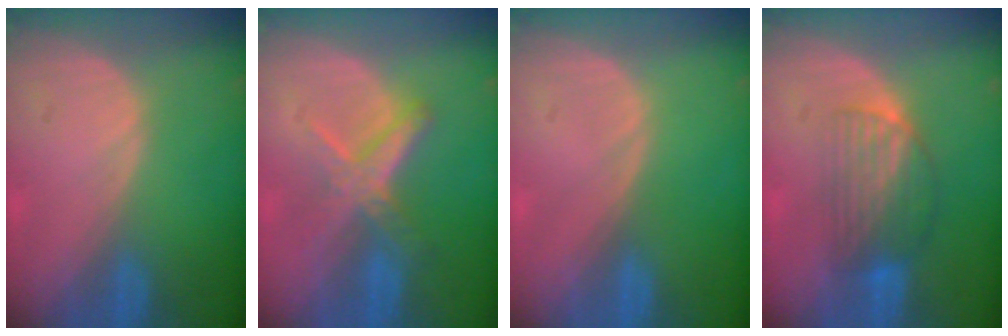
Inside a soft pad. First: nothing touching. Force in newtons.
{"total": 6.0, "press": 5.4, "slide": 2.5}
{"total": 0.0}
{"total": 6.6, "press": 5.8, "slide": 3.0}